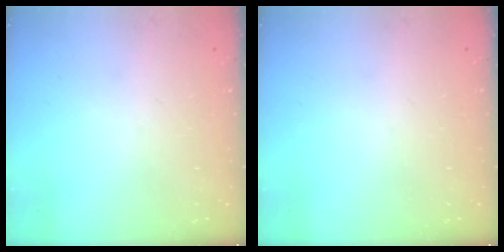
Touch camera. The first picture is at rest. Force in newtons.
{"total": 0.0}